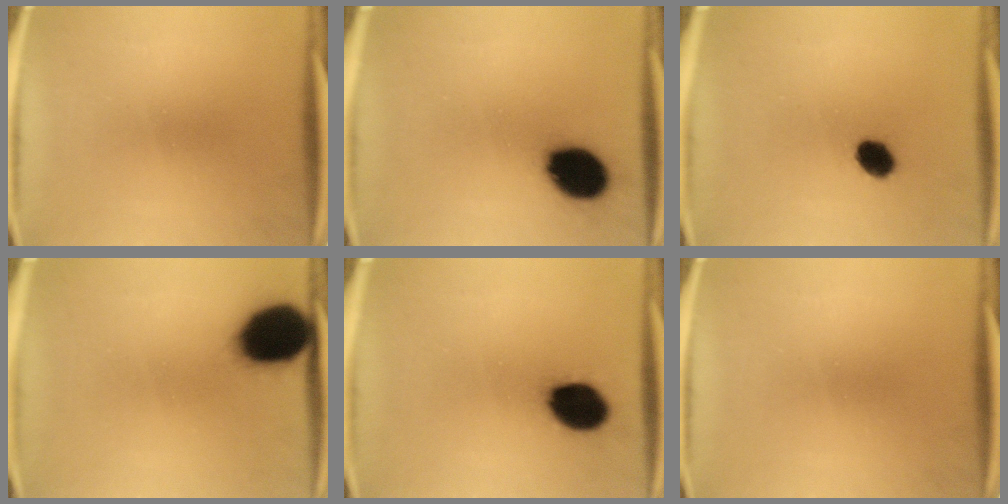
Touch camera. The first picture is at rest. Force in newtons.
{"total": 13.6}
{"total": 5.2}
{"total": 17.2}
{"total": 11.8}
{"total": 0.0}